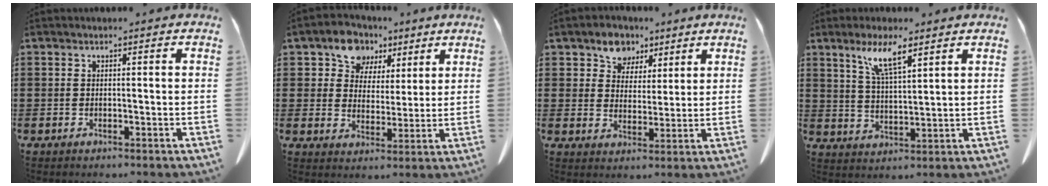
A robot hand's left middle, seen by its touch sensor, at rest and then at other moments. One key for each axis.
{"total": 7.8, "fx": 5.2, "fy": 5.5, "fz": 1.6, "tx": -0.056, "ty": -0.017, "tz": 0.095}
{"total": 5.8, "fx": 4.0, "fy": 4.1, "fz": 0.7, "tx": -0.045, "ty": -0.001, "tz": 0.073}
{"total": 7.2, "fx": 4.7, "fy": 1.3, "fz": 5.3, "tx": -0.117, "ty": 0.001, "tz": 0.081}